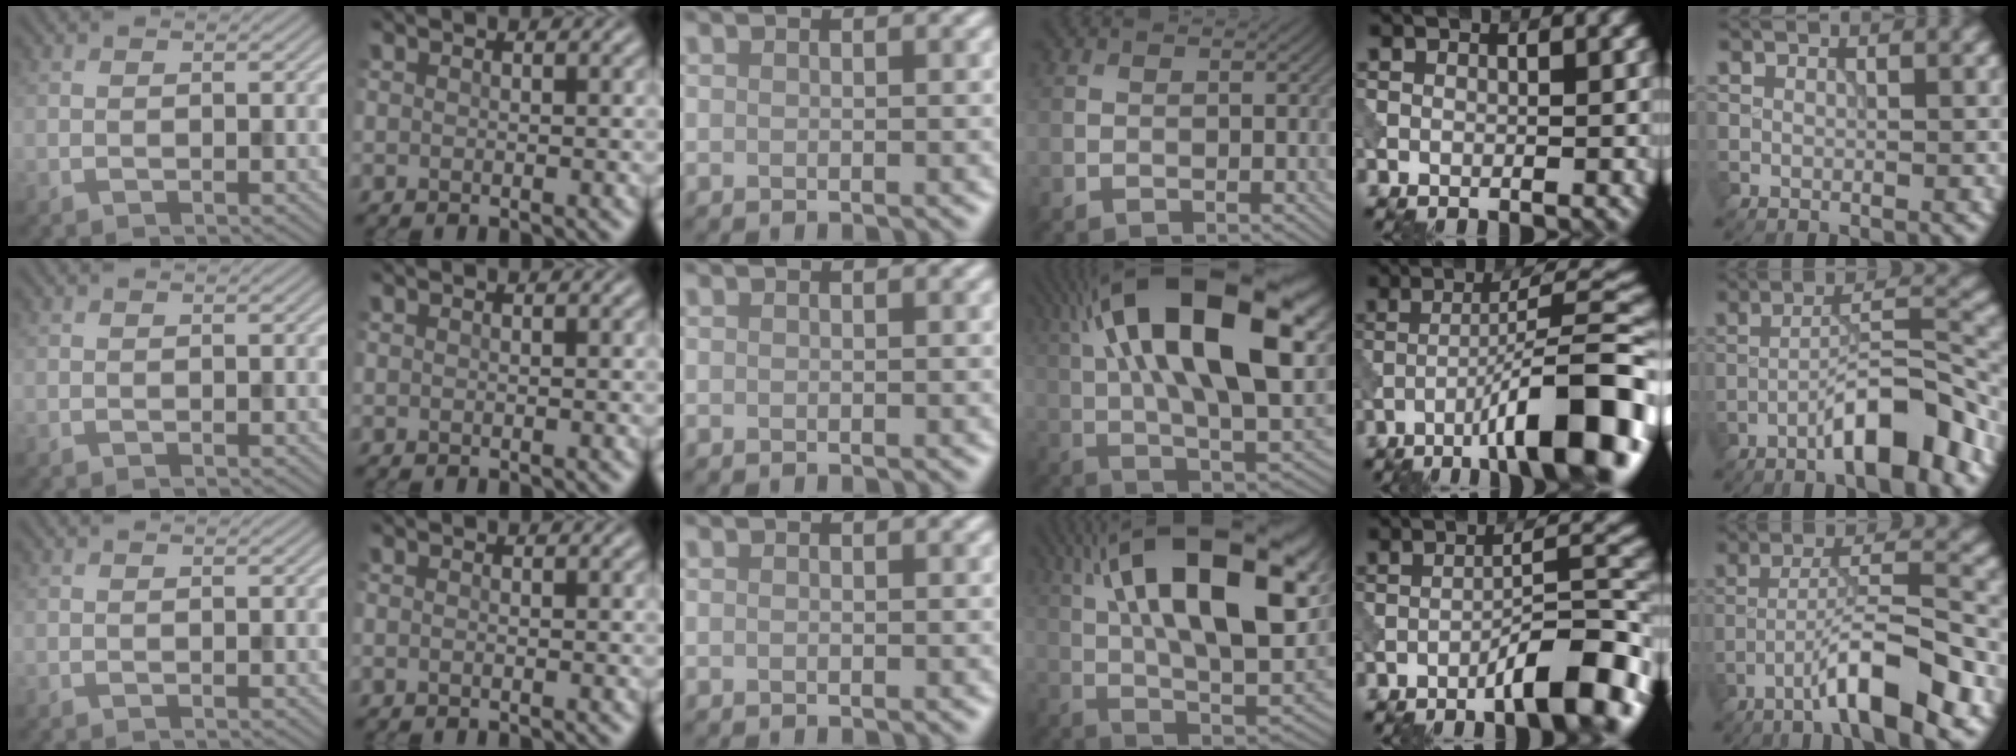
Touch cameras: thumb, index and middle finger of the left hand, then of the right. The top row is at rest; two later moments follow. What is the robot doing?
{"motion": "dispense", "object": "syringe"}